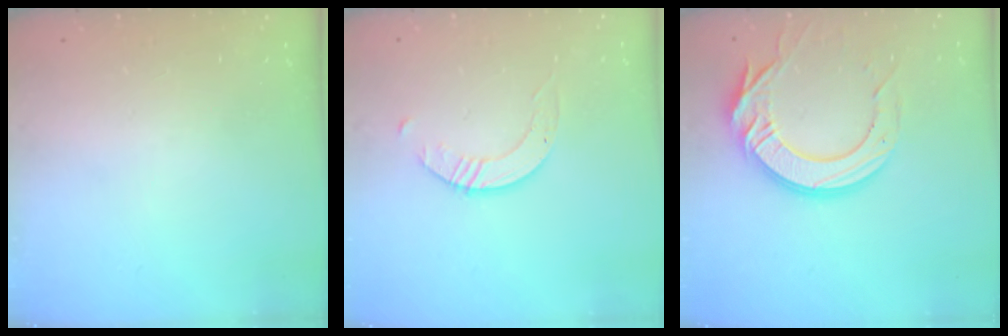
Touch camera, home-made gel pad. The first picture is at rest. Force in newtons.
{"total": 1.7, "press": 1.7, "slide": 0.2}
{"total": 16.4, "press": 16.4, "slide": 1.2}